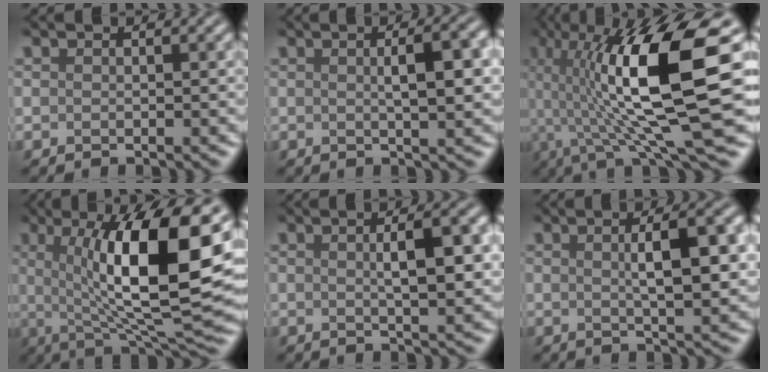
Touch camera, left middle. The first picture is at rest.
{"total": 4.0, "force": [0.6, 0.9, 3.8], "torque": [-0.042, 0.016, 0.015]}
{"total": 13.1, "force": [1.2, 2.7, 12.8], "torque": [-0.216, 0.010, 0.034]}
{"total": 12.5, "force": [2.2, 3.1, 11.9], "torque": [-0.171, 0.001, 0.047]}
{"total": 4.6, "force": [0.7, 1.1, 4.4], "torque": [-0.055, 0.014, 0.018]}
{"total": 5.6, "force": [0.9, 1.3, 5.3], "torque": [-0.067, 0.014, 0.021]}